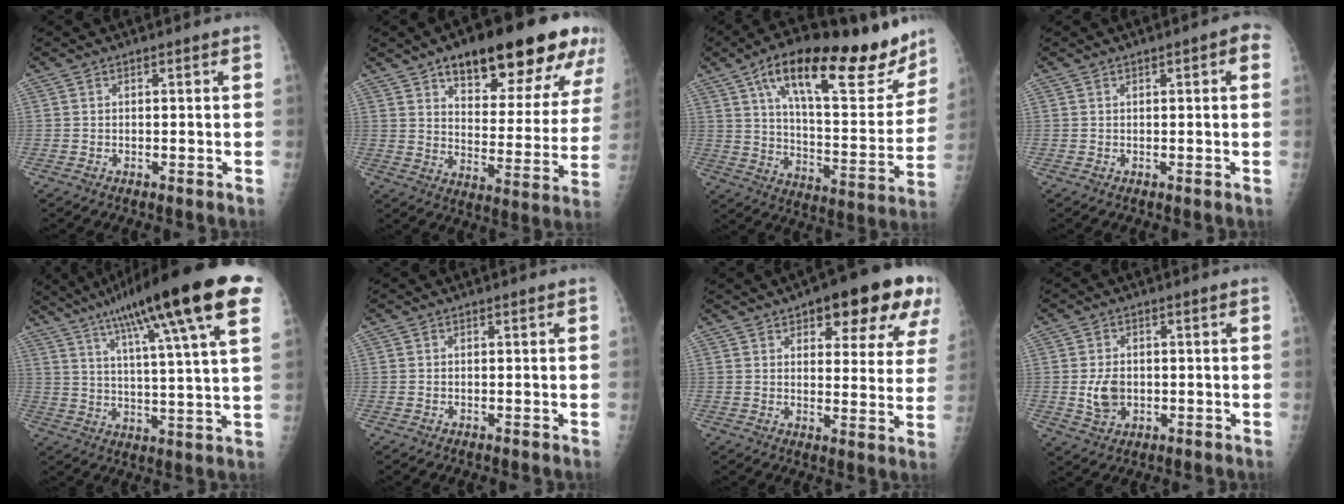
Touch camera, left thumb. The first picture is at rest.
{"total": 24.7, "force": [15.0, 8.6, 17.6], "torque": [-0.204, -0.037, 0.219]}
{"total": 28.3, "force": [17.6, 9.7, 20.0], "torque": [-0.260, -0.043, 0.273]}
{"total": 3.0, "force": [1.0, 1.0, 2.6], "torque": [-0.029, 0.007, 0.009]}
{"total": 24.5, "force": [13.4, 3.3, 20.3], "torque": [-0.316, -0.010, 0.195]}
{"total": 0.0}
{"total": 17.7, "force": [9.6, 6.7, 13.3], "torque": [-0.133, -0.020, 0.123]}
{"total": 5.3, "force": [-0.4, 4.0, 3.5], "torque": [-0.053, -0.003, 0.001]}